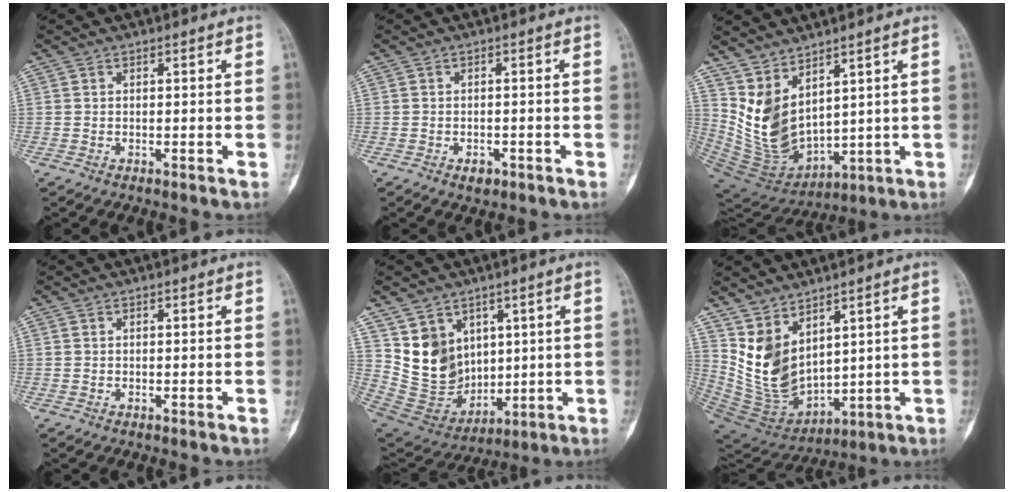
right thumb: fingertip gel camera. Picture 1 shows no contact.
{"total": 1.9, "force": [-1.0, 1.3, 1.0], "torque": [-0.012, 0.008, -0.011]}
{"total": 11.7, "force": [5.0, 6.4, 8.3], "torque": [-0.126, -0.048, 0.131]}
{"total": 0.0}
{"total": 12.7, "force": [5.2, 10.4, 5.2], "torque": [-0.063, -0.031, 0.130]}
{"total": 12.0, "force": [5.3, 7.2, 7.9], "torque": [-0.116, -0.049, 0.136]}